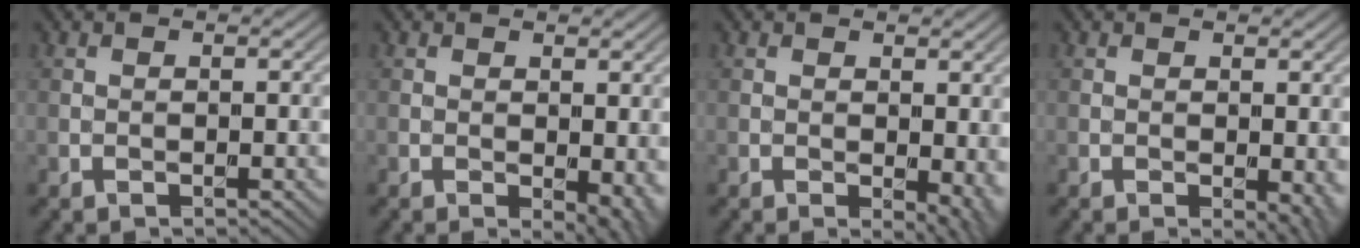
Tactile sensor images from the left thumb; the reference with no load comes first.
{"total": 3.8, "force": [-0.6, 1.9, 3.2], "torque": [-0.037, -0.010, -0.005]}
{"total": 4.2, "force": [-0.4, 2.0, 3.6], "torque": [-0.041, -0.008, -0.002]}
{"total": 3.1, "force": [-0.5, 1.5, 2.7], "torque": [-0.029, -0.009, -0.005]}